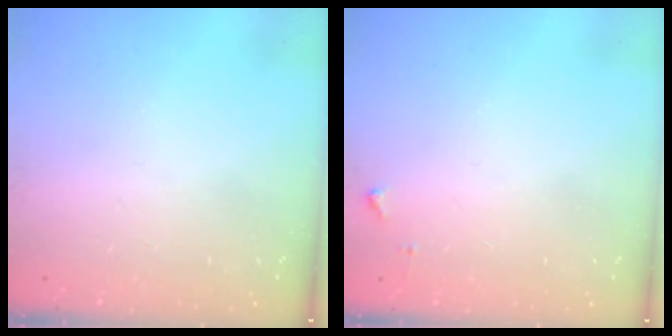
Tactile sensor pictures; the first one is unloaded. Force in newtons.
{"total": 3.8, "press": 3.8, "slide": 0.5}